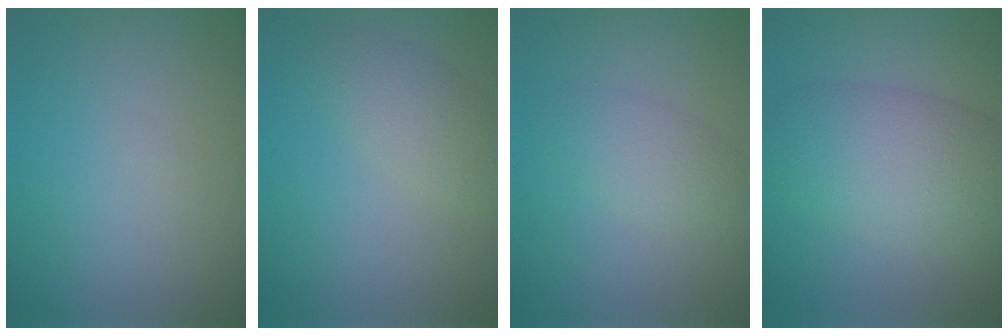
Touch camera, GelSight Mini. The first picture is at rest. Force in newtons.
{"total": 3.0, "press": 3.0, "slide": 0.1}
{"total": 2.7, "press": 2.7, "slide": 0.1}
{"total": 7.6, "press": 7.6, "slide": 0.2}